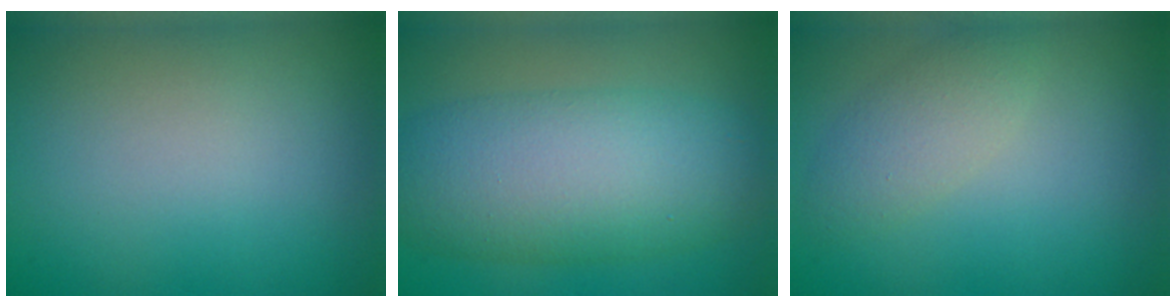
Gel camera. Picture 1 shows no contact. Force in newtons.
{"total": 9.0, "press": 9.0, "slide": 0.2}
{"total": 2.7, "press": 2.7, "slide": 0.1}